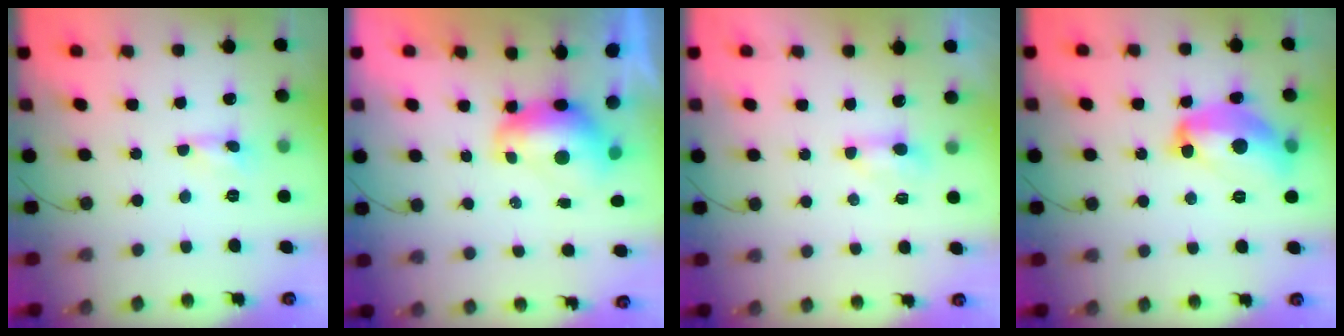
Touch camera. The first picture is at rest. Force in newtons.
{"total": 8.4, "press": 8.3, "slide": 0.8}
{"total": 4.5, "press": 4.5, "slide": 0.8}
{"total": 15.5, "press": 15.5, "slide": 0.8}